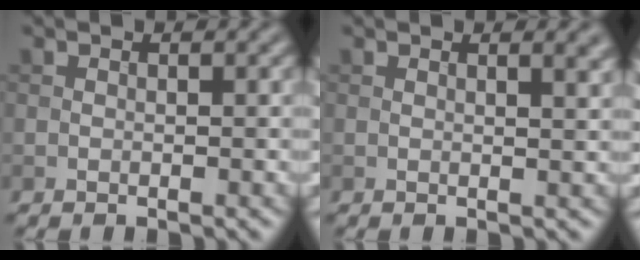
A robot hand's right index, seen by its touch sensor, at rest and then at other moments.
{"total": 2.2, "force": [1.3, 0.8, 1.6], "torque": [-0.009, 0.000, 0.014]}